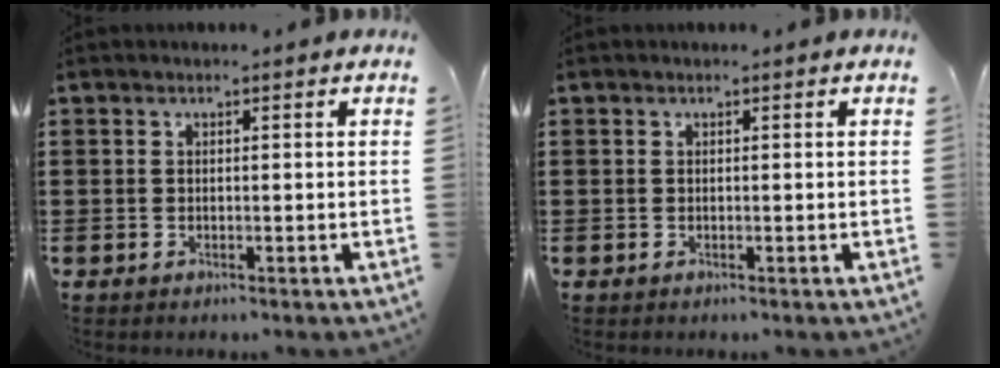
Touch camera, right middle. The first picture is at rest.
{"total": 0.0}